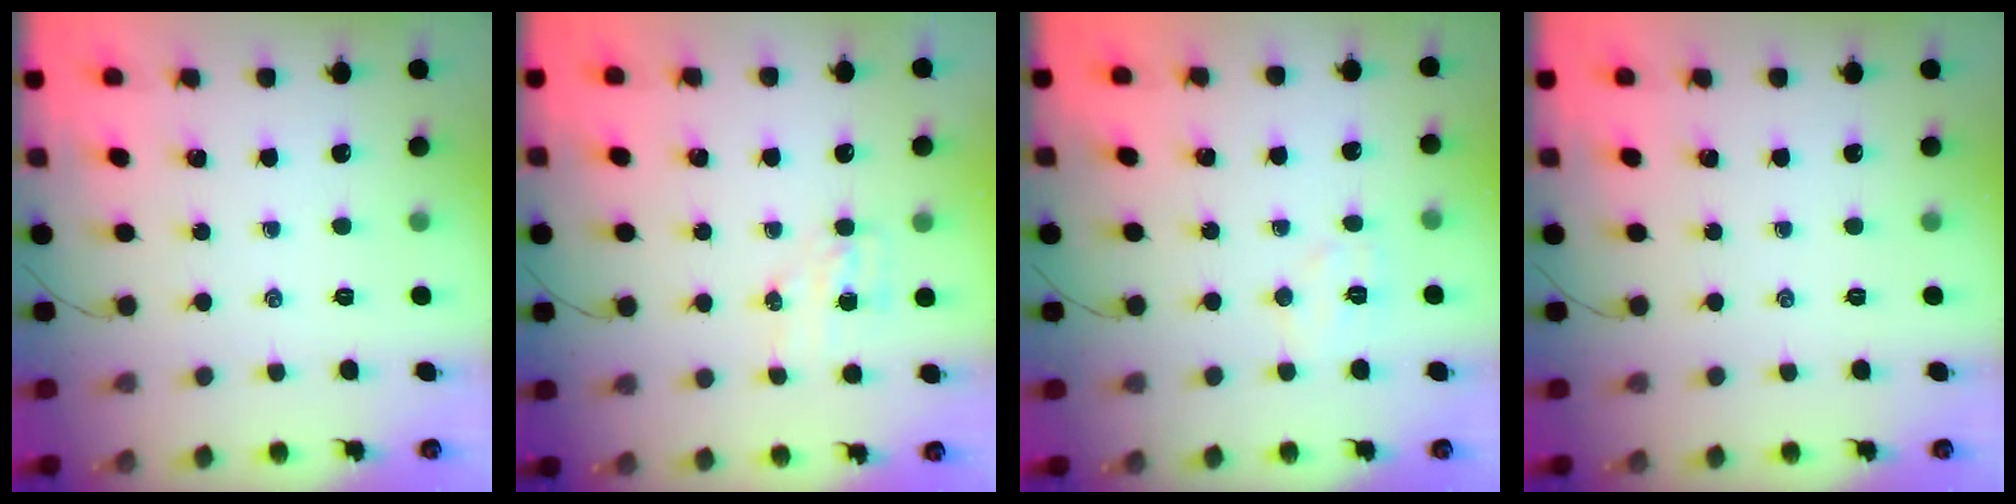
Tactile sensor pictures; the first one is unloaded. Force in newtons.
{"total": 5.1, "press": 5.0, "slide": 0.8}
{"total": 5.7, "press": 5.7, "slide": 0.8}
{"total": 0.0}